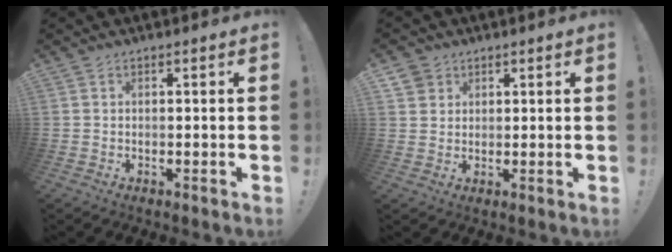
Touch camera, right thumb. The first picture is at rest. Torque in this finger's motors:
{"motor_torque": [0.46, 0.32, 0.10, -0.11, -0.20]}